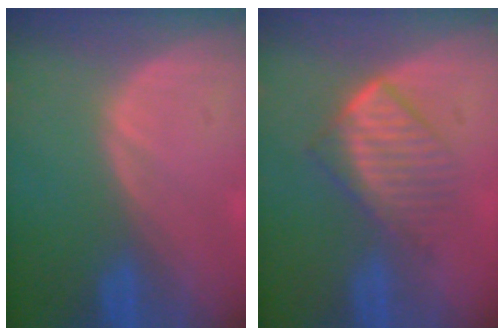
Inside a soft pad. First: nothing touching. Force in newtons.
{"total": 6.9, "press": 6.0, "slide": 3.5}